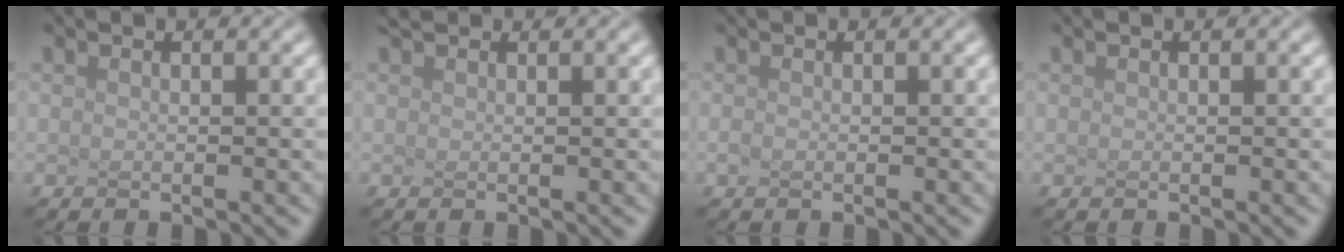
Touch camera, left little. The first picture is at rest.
{"total": 0.8, "force": [0.7, -0.3, -0.2], "torque": [-0.005, 0.001, 0.018]}
{"total": 0.6, "force": [-0.4, -0.3, -0.3], "torque": [-0.008, -0.007, -0.001]}
{"total": 0.0}